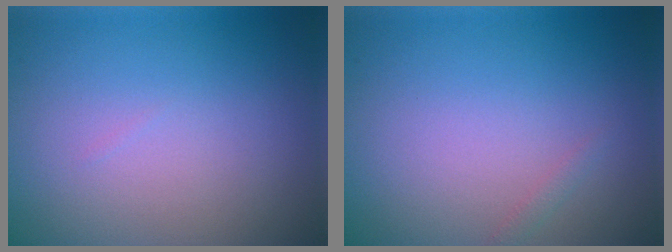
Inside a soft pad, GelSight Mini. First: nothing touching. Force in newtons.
{"total": 0.6, "press": 0.6, "slide": 0.0}